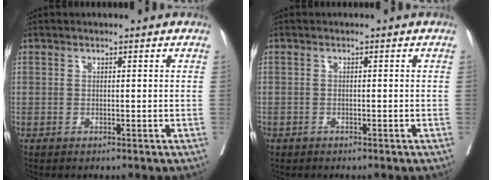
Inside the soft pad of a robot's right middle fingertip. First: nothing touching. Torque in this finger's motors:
{"motor_torque": [1.07, -1.06, 1.05, 0.21]}